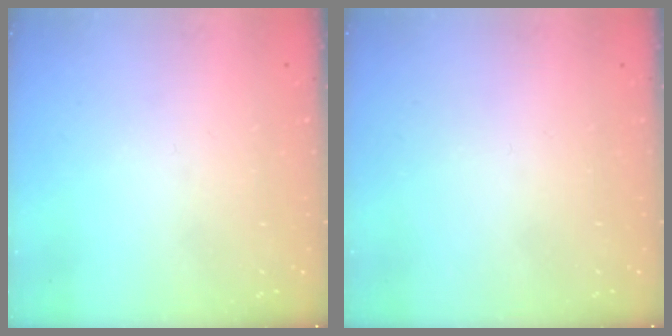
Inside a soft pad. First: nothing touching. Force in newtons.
{"total": 1.7, "press": 1.7, "slide": 0.1}